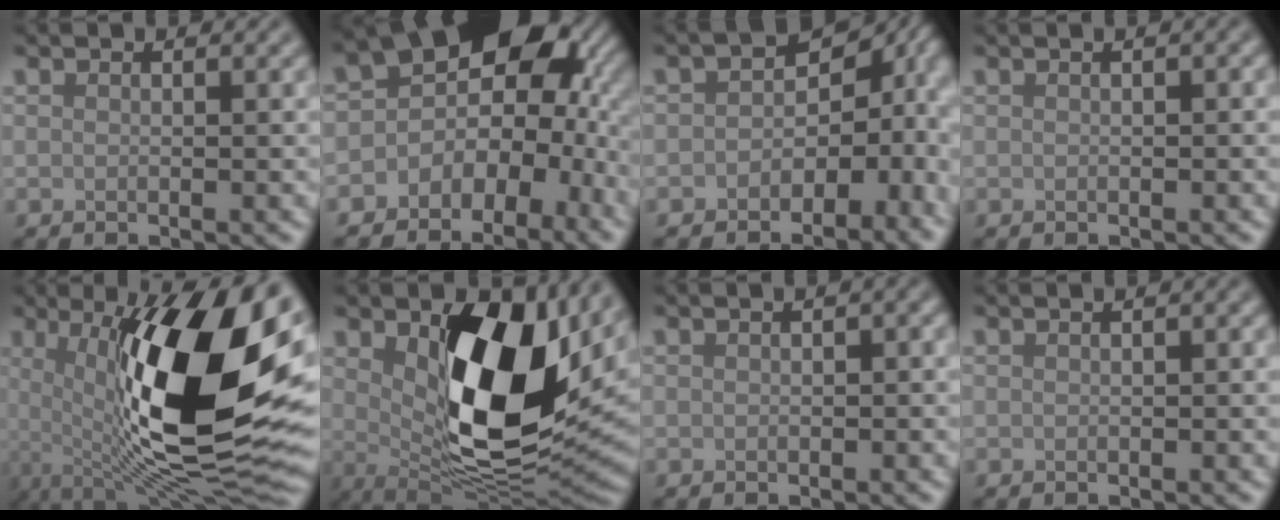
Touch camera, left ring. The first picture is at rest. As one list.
[{"total": 11.8, "force": [0.1, 8.2, 8.5], "torque": [-0.093, 0.010, -0.001]}, {"total": 6.8, "force": [-1.5, 5.1, 4.3], "torque": [-0.025, -0.003, -0.027]}, {"total": 0.0}, {"total": 15.9, "force": [2.1, 4.9, 15.0], "torque": [-0.232, -0.005, 0.032]}, {"total": 13.2, "force": [3.0, 6.3, 11.2], "torque": [-0.168, -0.018, 0.059]}, {"total": 1.2, "force": [0.1, 0.8, 0.9], "torque": [-0.011, 0.003, 0.003]}, {"total": 0.0}]